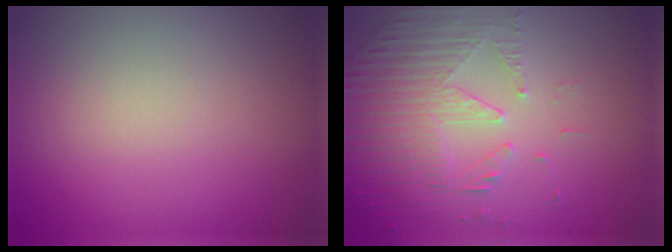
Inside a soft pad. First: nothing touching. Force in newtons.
{"total": 5.3, "press": 3.7, "slide": 3.8}